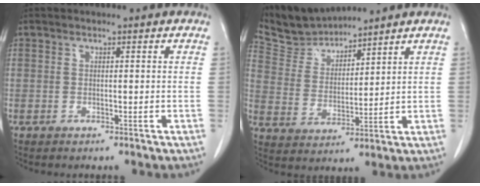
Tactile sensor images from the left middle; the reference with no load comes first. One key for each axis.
{"total": 7.3, "fx": 7.3, "fy": 0.7, "fz": -0.3, "tx": -0.010, "ty": 0.011, "tz": 0.160}